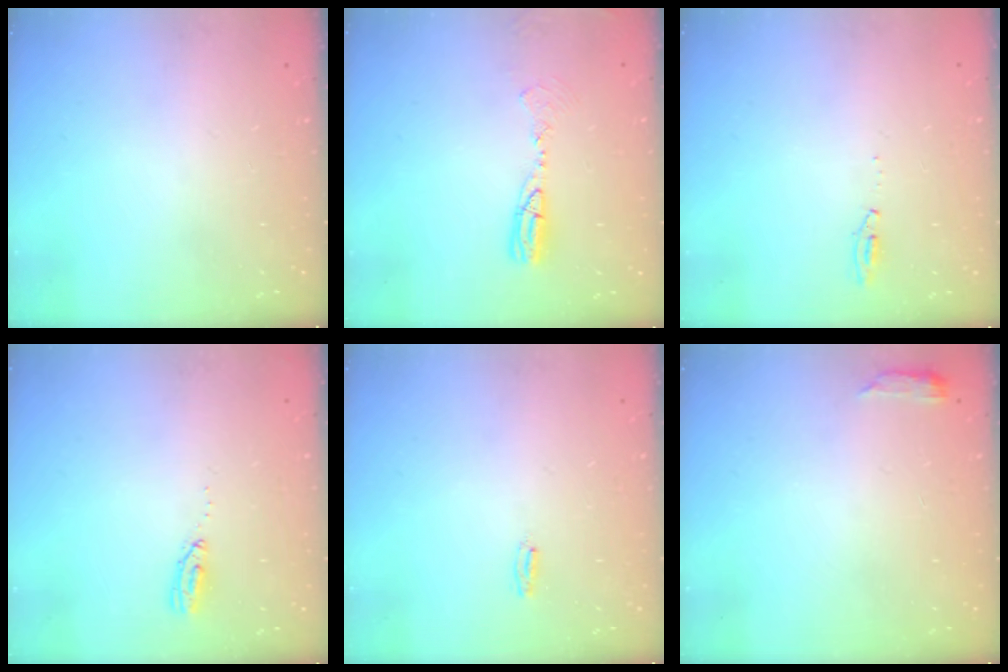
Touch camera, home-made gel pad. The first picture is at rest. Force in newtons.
{"total": 7.8, "press": 7.5, "slide": 2.2}
{"total": 3.5, "press": 3.3, "slide": 1.1}
{"total": 4.9, "press": 4.9, "slide": 0.5}
{"total": 3.5, "press": 2.7, "slide": 2.2}
{"total": 2.8, "press": 2.8, "slide": 0.5}